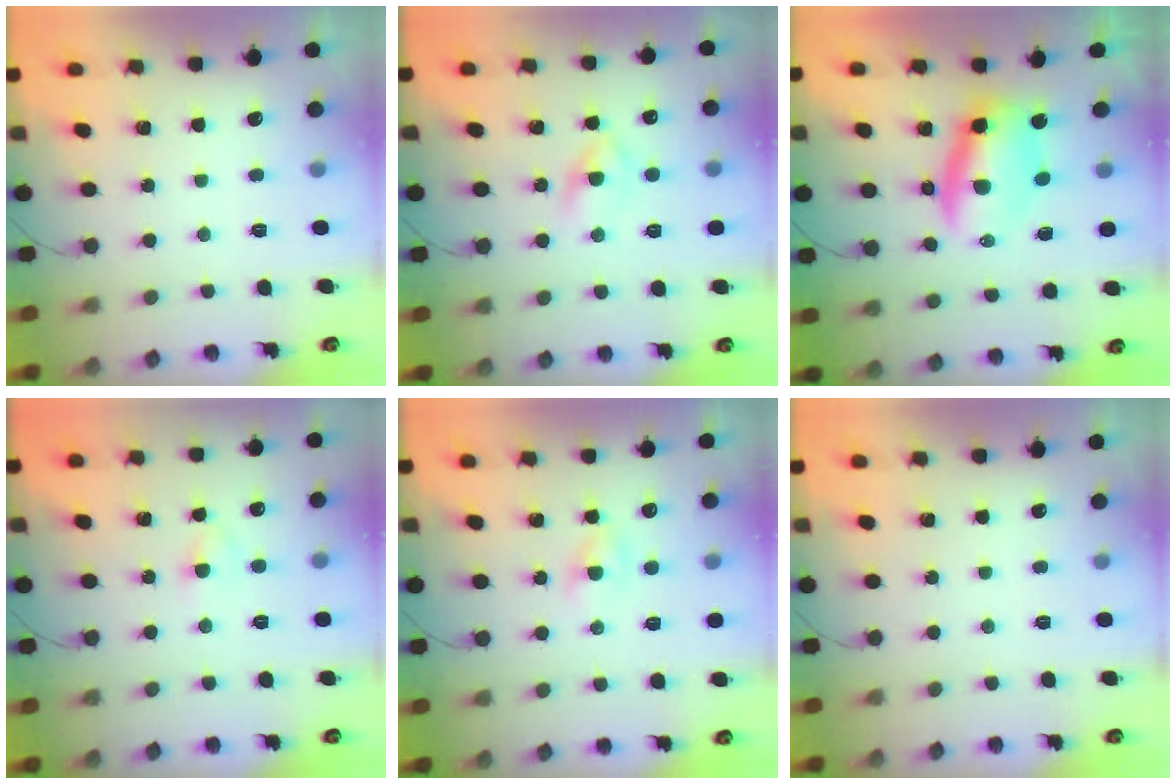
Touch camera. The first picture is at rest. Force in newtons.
{"total": 3.5, "press": 3.2, "slide": 1.3}
{"total": 7.1, "press": 6.8, "slide": 2.1}
{"total": 3.2, "press": 3.1, "slide": 0.7}
{"total": 2.2, "press": 2.0, "slide": 1.0}
{"total": 0.0}